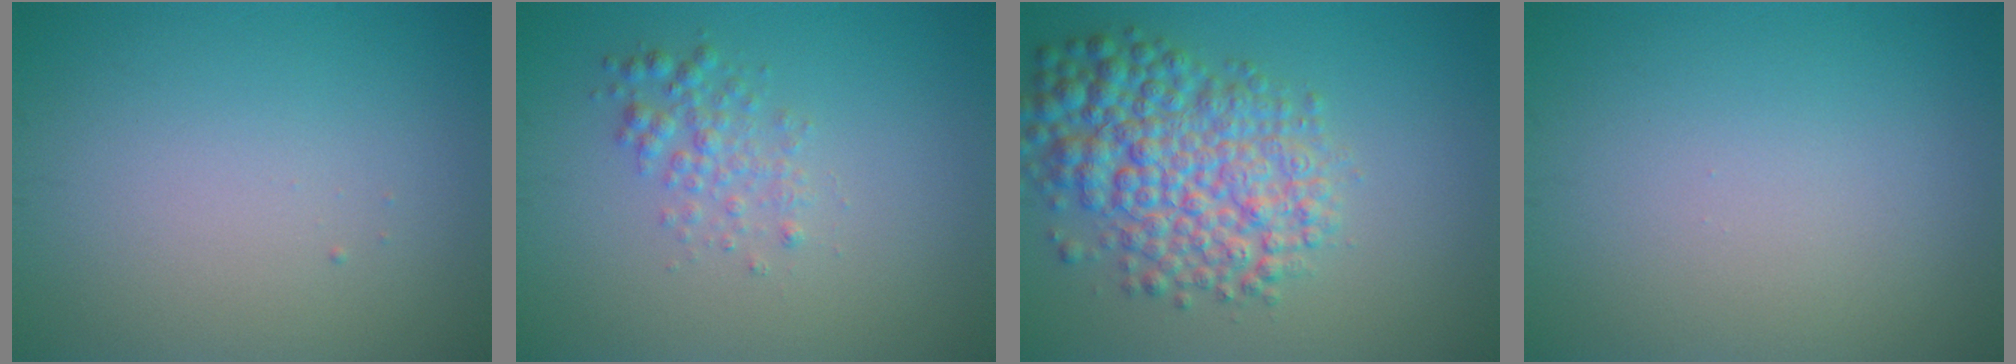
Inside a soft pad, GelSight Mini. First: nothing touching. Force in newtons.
{"total": 2.0, "press": 2.0, "slide": 0.0}
{"total": 7.4, "press": 7.4, "slide": 0.2}
{"total": 0.0}